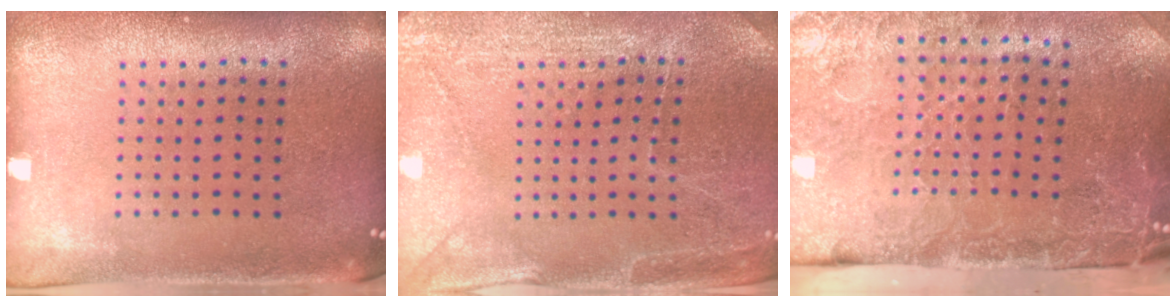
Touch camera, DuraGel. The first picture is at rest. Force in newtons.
{"total": 2.9, "press": 2.9, "slide": 0.3}
{"total": 4.8, "press": 3.6, "slide": 3.1}